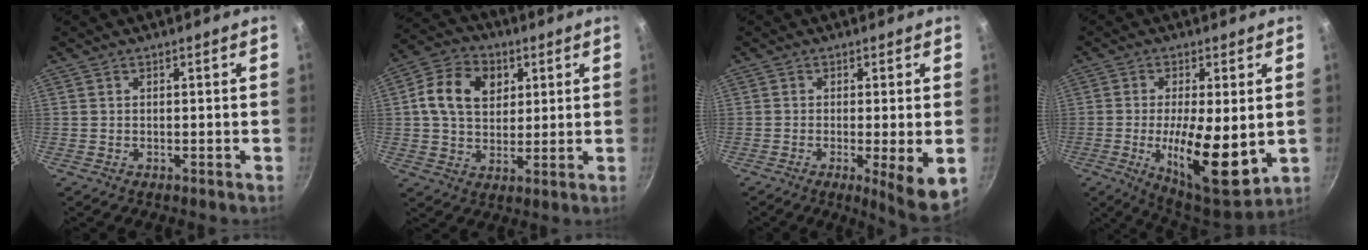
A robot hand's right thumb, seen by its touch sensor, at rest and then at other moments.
{"total": 12.1, "force": [3.4, 9.0, 7.3], "torque": [-0.113, 0.003, 0.045]}
{"total": 7.8, "force": [-1.6, 1.2, 7.6], "torque": [-0.114, -0.012, -0.019]}
{"total": 14.5, "force": [-1.6, 4.9, 13.5], "torque": [-0.205, -0.015, -0.015]}